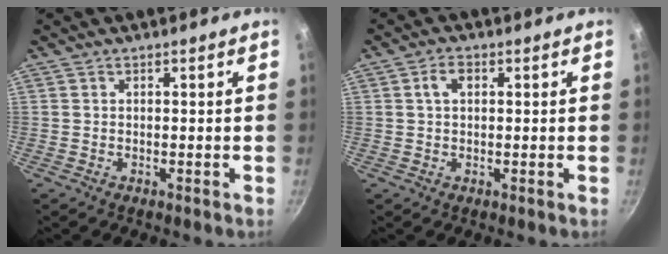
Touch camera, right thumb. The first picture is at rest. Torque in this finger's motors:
{"motor_torque": [0.08, 0.93, 0.65, 0.34, 0.01]}